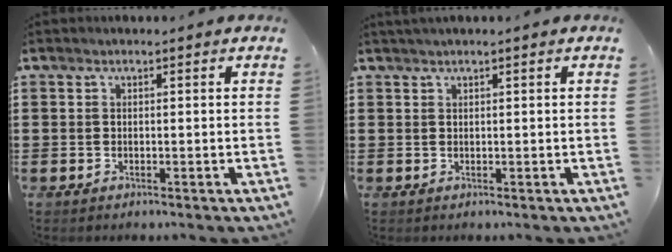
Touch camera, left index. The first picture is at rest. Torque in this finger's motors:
{"motor_torque": [0.38, -0.27, 0.16, 0.01]}